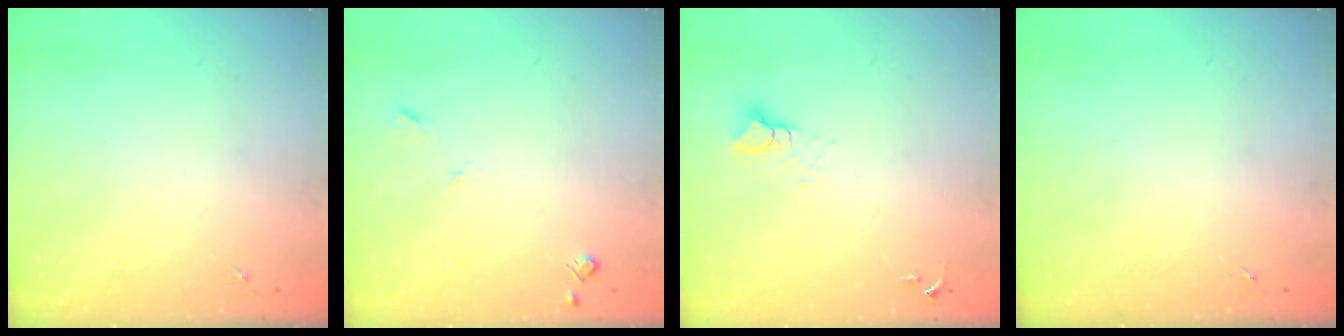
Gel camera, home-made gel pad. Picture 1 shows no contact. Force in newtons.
{"total": 4.6, "press": 4.5, "slide": 0.7}
{"total": 3.9, "press": 3.9, "slide": 0.4}
{"total": 0.0}